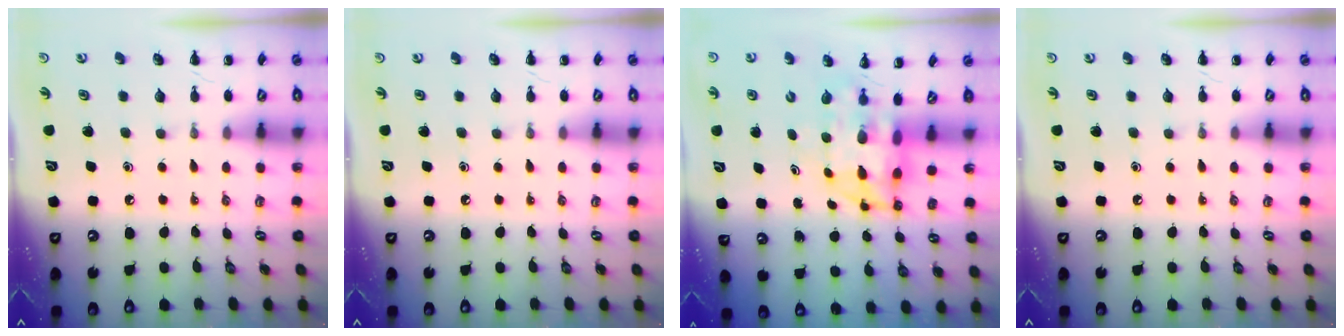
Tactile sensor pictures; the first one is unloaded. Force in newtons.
{"total": 0.0}
{"total": 4.4, "press": 4.2, "slide": 1.3}
{"total": 0.0}